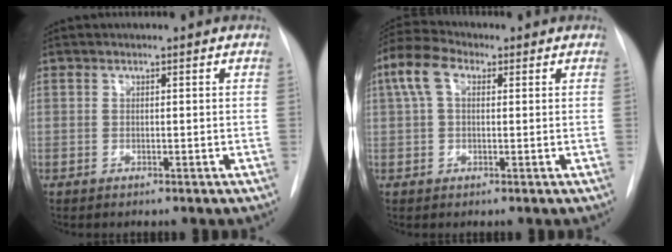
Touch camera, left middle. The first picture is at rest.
{"total": 5.9, "force": [1.9, 3.1, 4.7], "torque": [-0.117, 0.033, 0.035]}